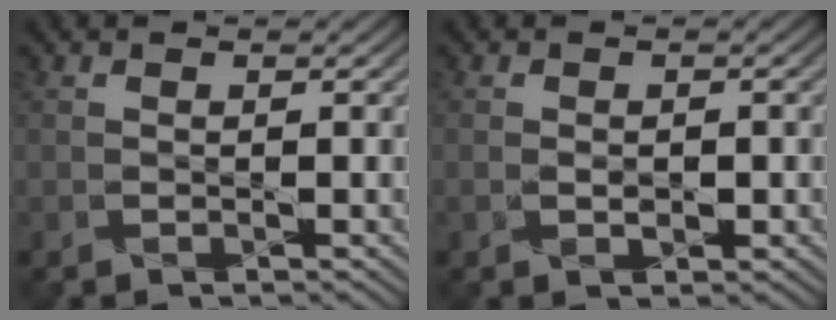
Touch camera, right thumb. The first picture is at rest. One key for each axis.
{"total": 1.3, "fx": -0.2, "fy": 0.9, "fz": 1.0, "tx": -0.022, "ty": -0.002, "tz": 0.000}